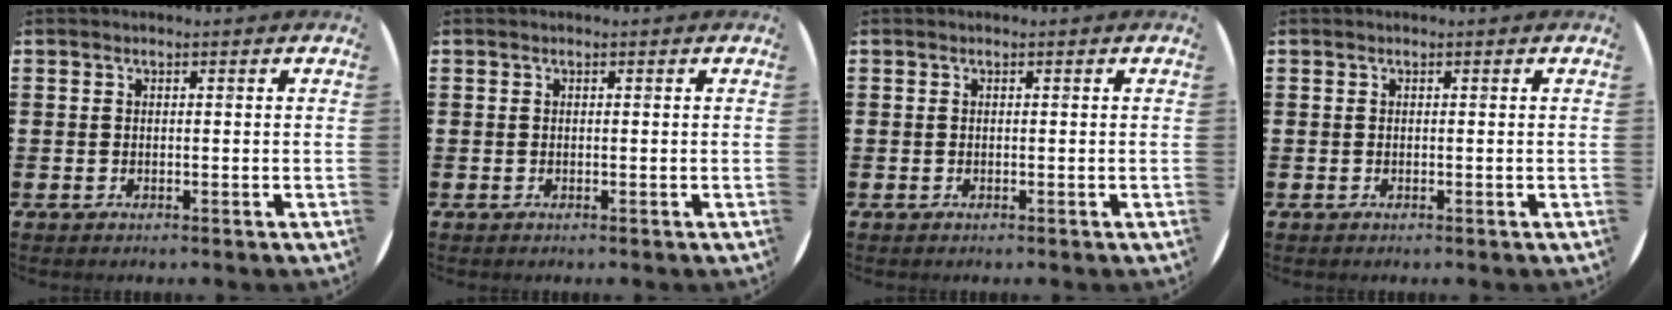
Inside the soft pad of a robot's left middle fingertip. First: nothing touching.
{"total": 0.0}
{"total": 0.0}
{"total": 0.0}